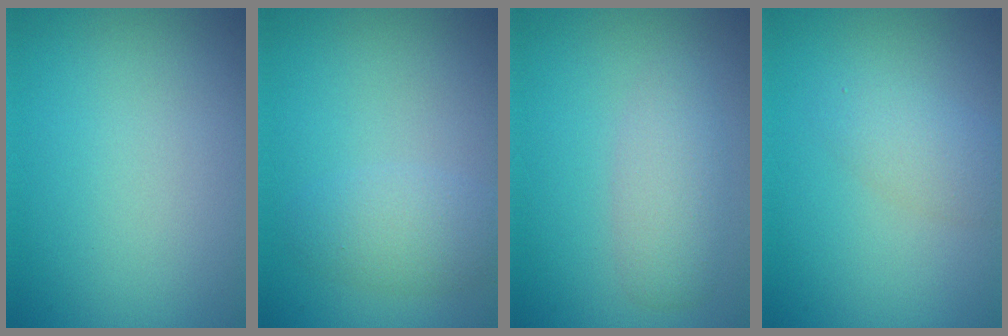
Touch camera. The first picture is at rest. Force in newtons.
{"total": 2.5, "press": 2.5, "slide": 0.2}
{"total": 2.8, "press": 2.8, "slide": 0.2}
{"total": 2.3, "press": 2.3, "slide": 0.1}